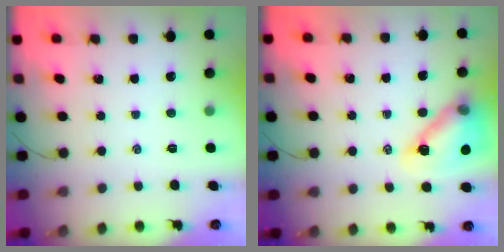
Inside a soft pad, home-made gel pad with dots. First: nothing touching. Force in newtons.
{"total": 15.1, "press": 14.6, "slide": 3.8}